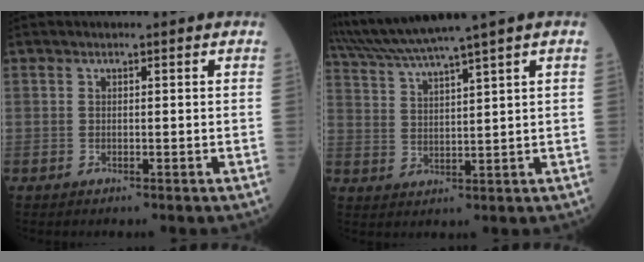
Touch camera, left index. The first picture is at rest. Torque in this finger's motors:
{"motor_torque": [0.89, -0.94, 0.33, 0.18]}